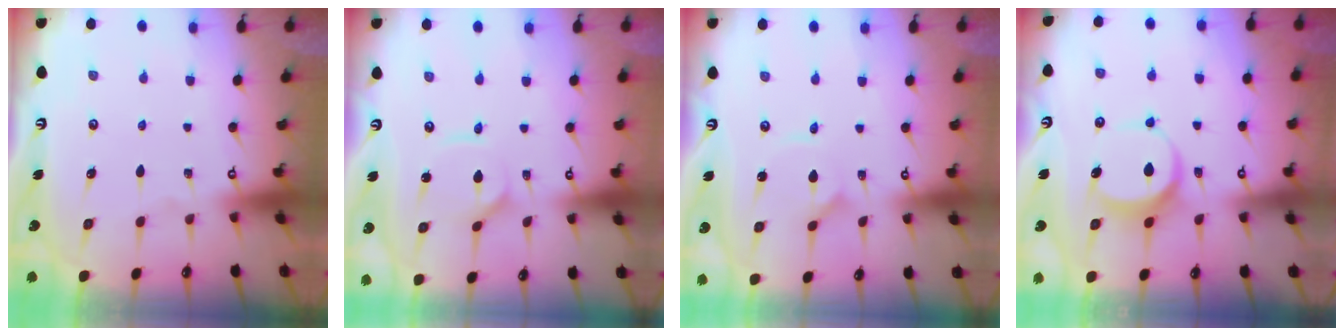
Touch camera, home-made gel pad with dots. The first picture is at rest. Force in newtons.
{"total": 2.9, "press": 2.9, "slide": 0.4}
{"total": 1.5, "press": 1.5, "slide": 0.0}
{"total": 7.0, "press": 7.0, "slide": 0.6}